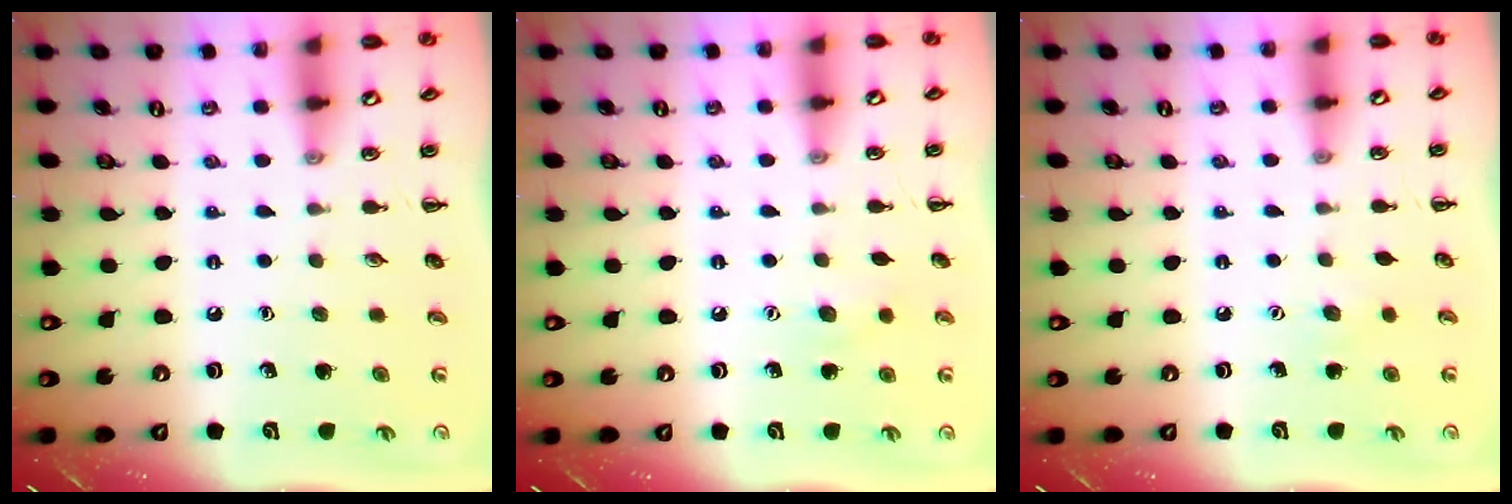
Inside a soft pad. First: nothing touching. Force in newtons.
{"total": 5.4, "press": 5.3, "slide": 0.9}
{"total": 3.7, "press": 3.6, "slide": 0.9}